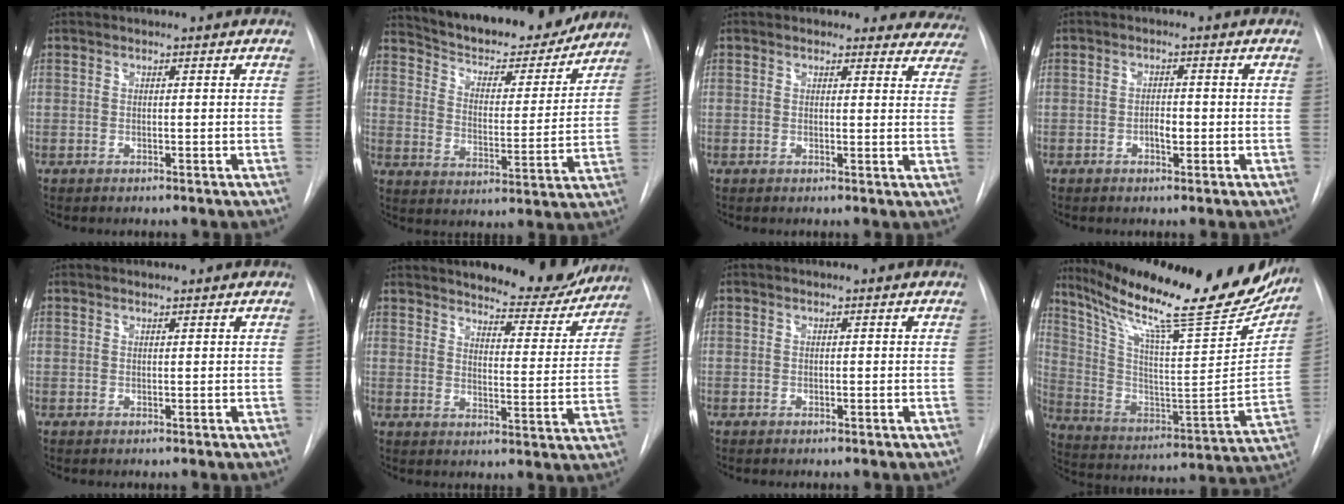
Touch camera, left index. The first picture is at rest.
{"total": 20.4, "force": [18.5, 4.7, 7.0], "torque": [-0.107, -0.012, 0.266]}
{"total": 9.5, "force": [8.8, 3.8, 0.1], "torque": [0.053, -0.018, 0.056]}
{"total": 1.9, "force": [-0.6, 0.8, 1.6], "torque": [-0.024, 0.004, -0.010]}
{"total": 1.2, "force": [1.2, -0.1, 0.2], "torque": [-0.006, 0.013, 0.024]}
{"total": 14.5, "force": [13.4, 2.9, 4.7], "torque": [-0.051, -0.028, 0.169]}
{"total": 0.0}
{"total": 30.3, "force": [25.0, 3.9, 16.5], "torque": [-0.278, -0.058, 0.361]}